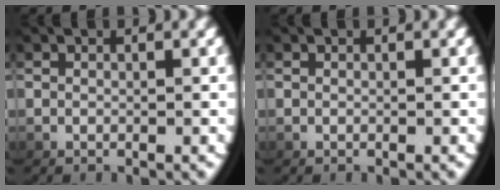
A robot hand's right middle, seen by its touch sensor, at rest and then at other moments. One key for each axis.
{"total": 0.0}